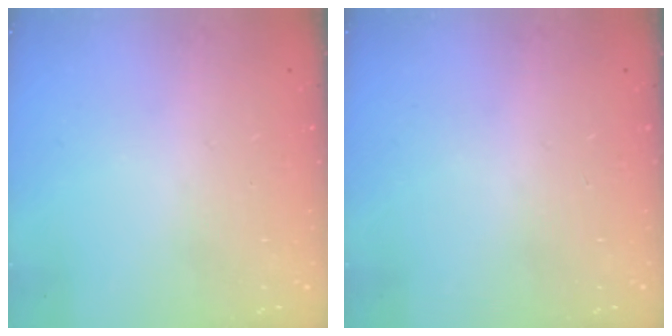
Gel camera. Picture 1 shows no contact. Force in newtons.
{"total": 0.0}